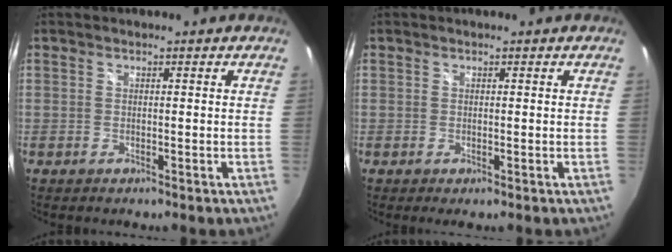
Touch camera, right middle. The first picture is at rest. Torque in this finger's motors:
{"motor_torque": [0.30, -0.51, 0.11, 0.02]}